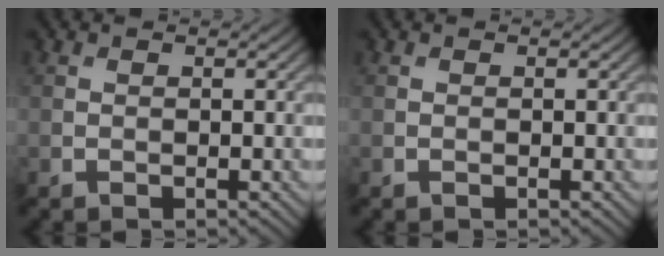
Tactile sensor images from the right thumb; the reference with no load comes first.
{"total": 0.0}